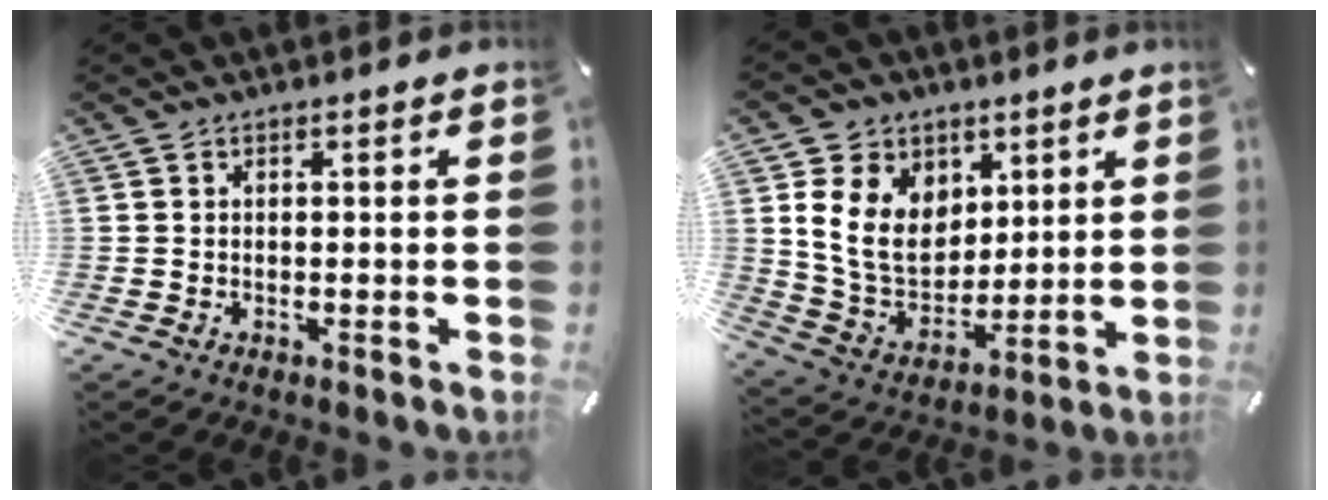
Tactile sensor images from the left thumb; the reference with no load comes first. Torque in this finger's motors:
{"motor_torque": [0.49, 0.58, 1.63, -1.14, 0.49]}